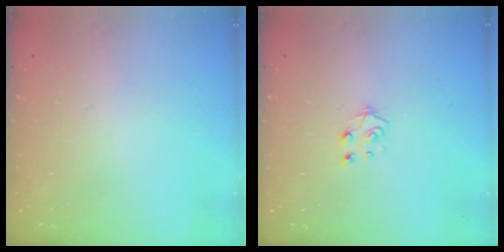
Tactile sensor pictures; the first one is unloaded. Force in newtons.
{"total": 4.8, "press": 4.8, "slide": 0.4}